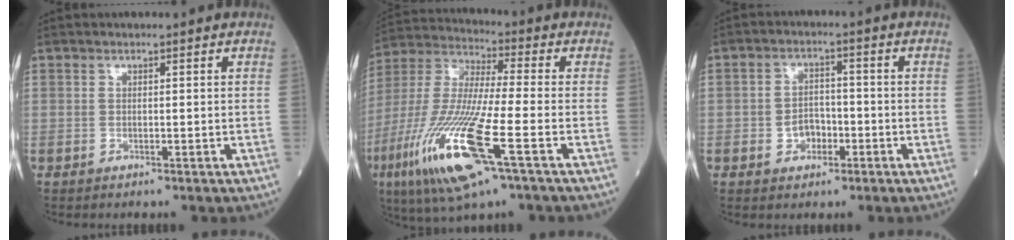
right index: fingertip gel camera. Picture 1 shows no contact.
{"total": 20.0, "force": [-7.9, 2.3, 18.2], "torque": [-0.419, -0.042, -0.148]}
{"total": 4.1, "force": [-1.4, 3.0, 2.4], "torque": [-0.038, 0.010, -0.021]}